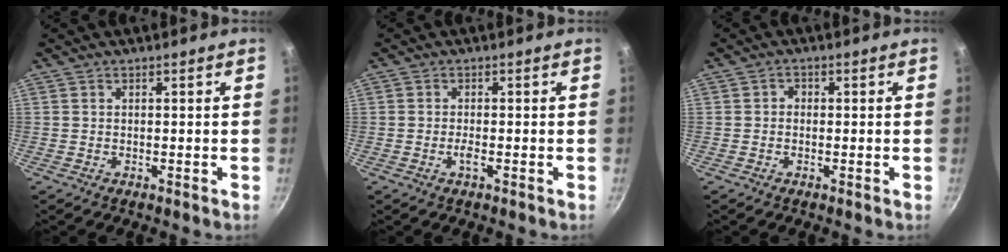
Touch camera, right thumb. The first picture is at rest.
{"total": 1.5, "force": [-0.6, 0.3, 1.3], "torque": [-0.031, 0.003, -0.015]}
{"total": 1.3, "force": [-0.2, 1.2, 0.6], "torque": [-0.008, 0.004, -0.006]}